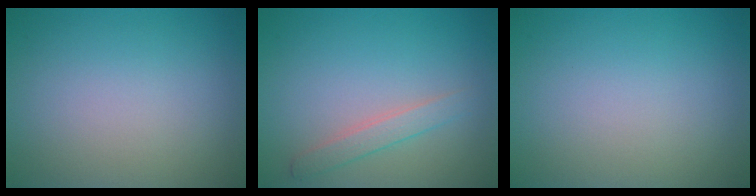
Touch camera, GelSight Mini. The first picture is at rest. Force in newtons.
{"total": 1.7, "press": 1.7, "slide": 0.1}
{"total": 0.0}